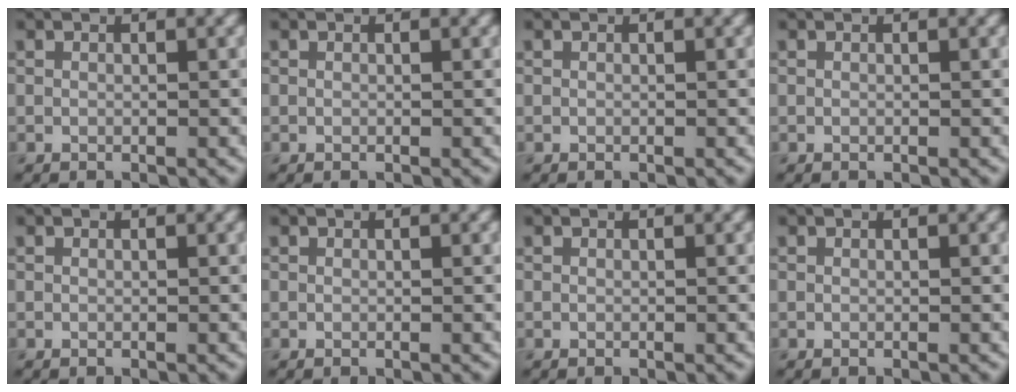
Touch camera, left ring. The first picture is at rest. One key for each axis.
{"total": 0.0}
{"total": 0.0}
{"total": 0.0}
{"total": 0.0}
{"total": 0.0}
{"total": 0.0}
{"total": 0.0}